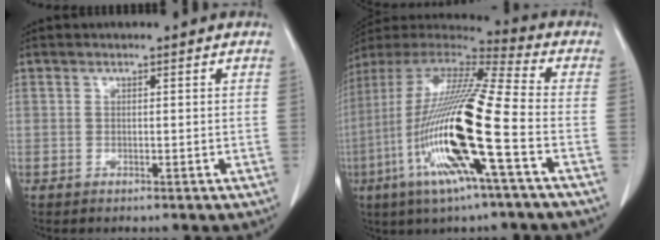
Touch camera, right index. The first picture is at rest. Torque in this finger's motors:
{"motor_torque": [2.14, 0.00, 1.05, 0.21]}